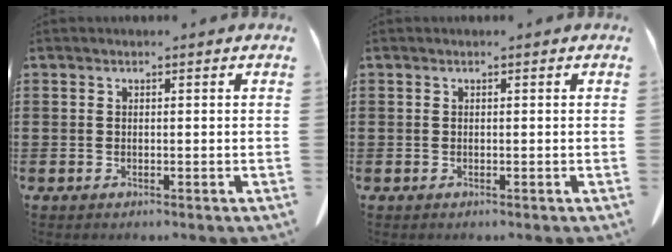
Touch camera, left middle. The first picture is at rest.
{"total": 0.0}